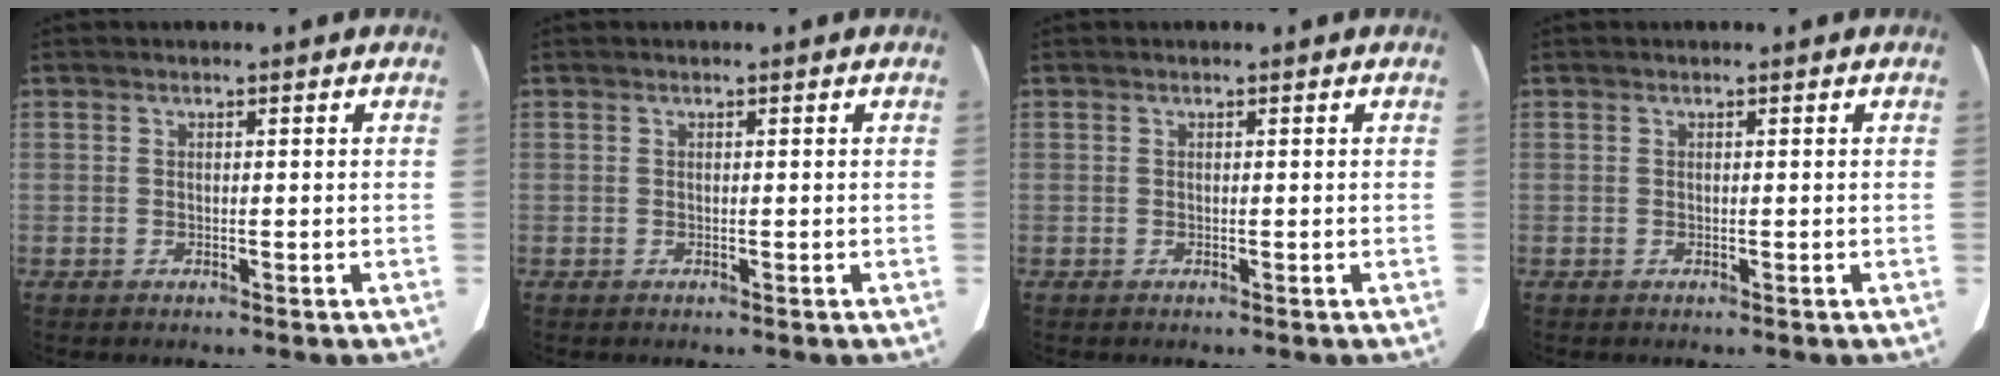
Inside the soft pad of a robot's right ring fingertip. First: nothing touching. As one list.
[{"total": 0.0}, {"total": 0.0}, {"total": 0.0}]